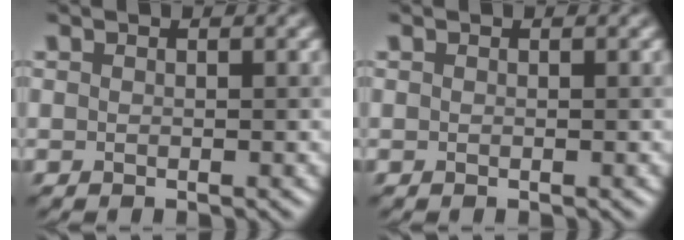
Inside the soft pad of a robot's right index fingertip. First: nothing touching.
{"total": 0.0}